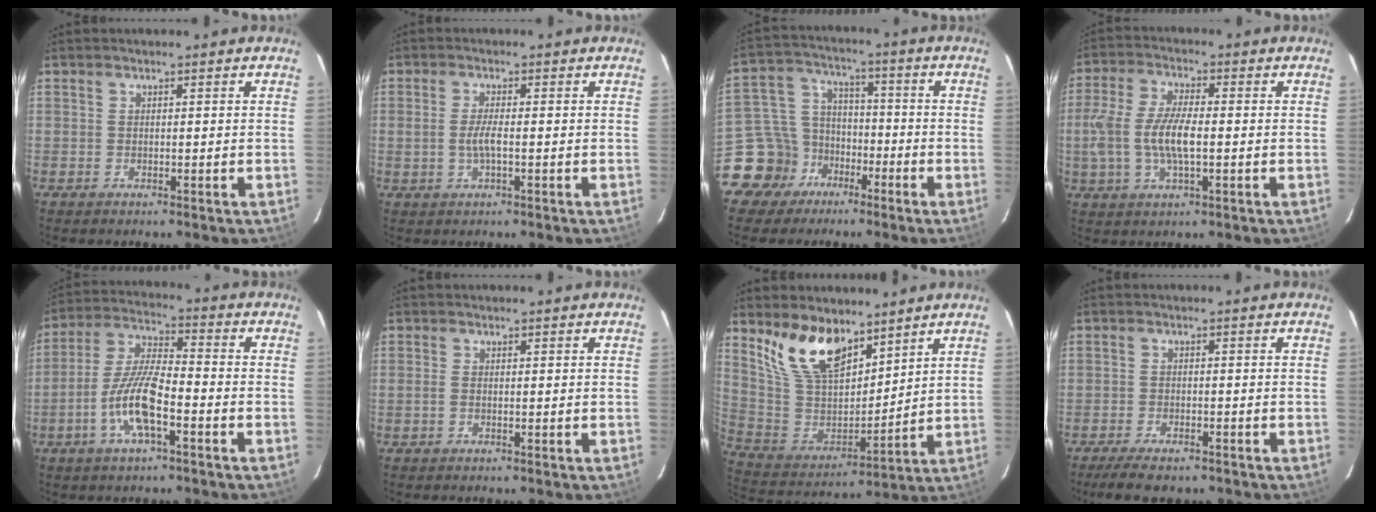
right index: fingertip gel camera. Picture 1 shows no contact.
{"total": 3.1, "force": [-0.6, 0.6, 3.0], "torque": [-0.060, -0.001, -0.010]}
{"total": 11.1, "force": [-6.8, 8.6, 1.5], "torque": [-0.050, 0.046, -0.114]}
{"total": 10.2, "force": [-1.2, 3.7, 9.4], "torque": [-0.197, 0.001, -0.025]}
{"total": 10.9, "force": [-4.6, 2.6, 9.5], "torque": [-0.202, 0.001, -0.090]}
{"total": 0.8, "force": [-0.2, 0.2, 0.8], "torque": [-0.018, 0.001, -0.005]}
{"total": 15.4, "force": [10.6, 7.4, 8.4], "torque": [-0.174, 0.005, 0.221]}
{"total": 6.8, "force": [-5.4, 2.1, 3.5], "torque": [-0.084, -0.016, -0.089]}